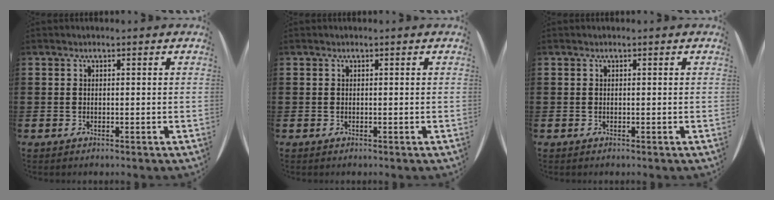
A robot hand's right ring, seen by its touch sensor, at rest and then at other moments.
{"total": 0.0}
{"total": 0.0}